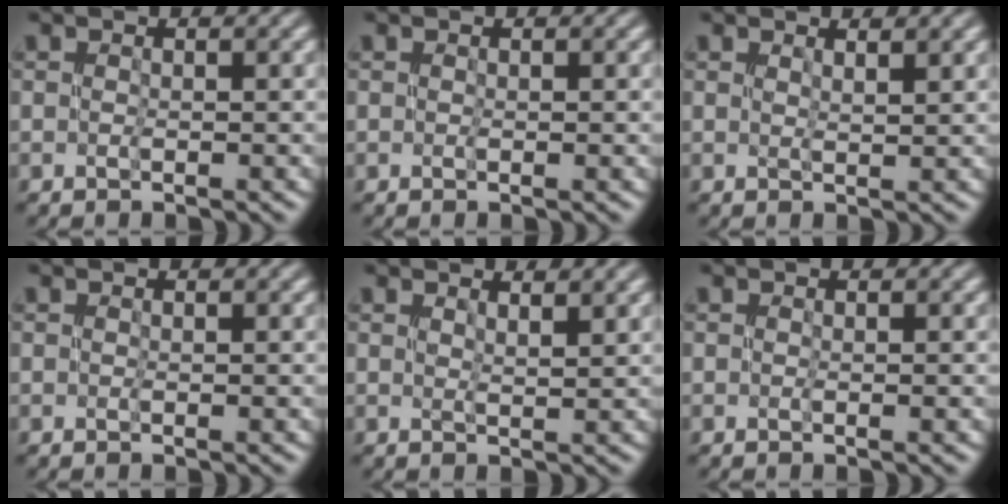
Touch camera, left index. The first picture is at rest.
{"total": 0.0}
{"total": 1.0, "force": [0.7, 0.2, 0.6], "torque": [-0.012, 0.000, 0.015]}
{"total": 0.0}
{"total": 1.3, "force": [0.9, 0.2, 0.9], "torque": [-0.014, -0.001, 0.018]}
{"total": 0.6, "force": [-0.1, 0.2, 0.5], "torque": [-0.008, 0.000, -0.001]}